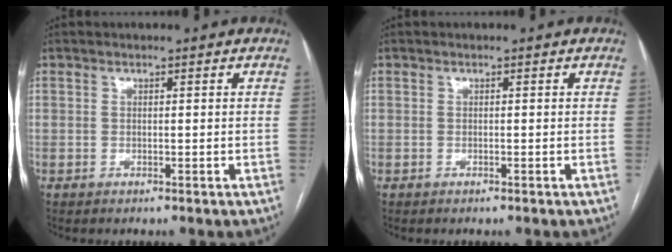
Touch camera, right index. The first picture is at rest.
{"total": 0.0}